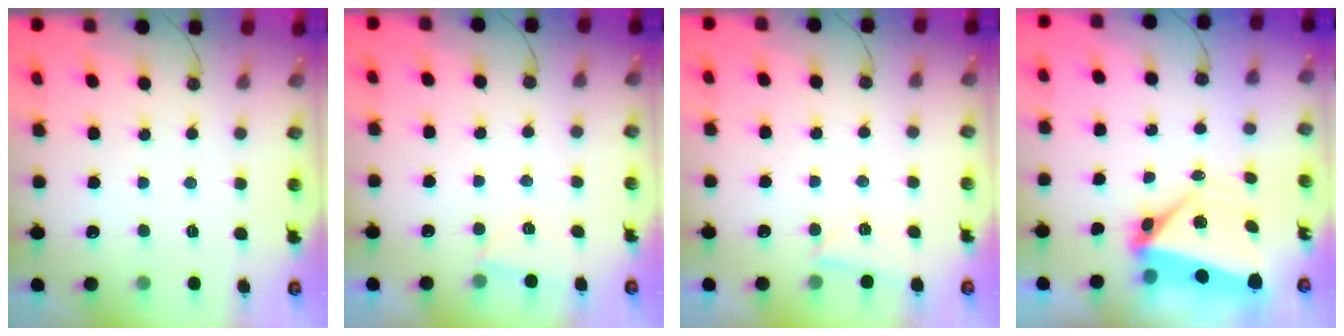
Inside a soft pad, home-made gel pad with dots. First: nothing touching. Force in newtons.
{"total": 1.7, "press": 1.7, "slide": 0.3}
{"total": 2.7, "press": 2.7, "slide": 0.3}
{"total": 7.0, "press": 6.7, "slide": 1.9}